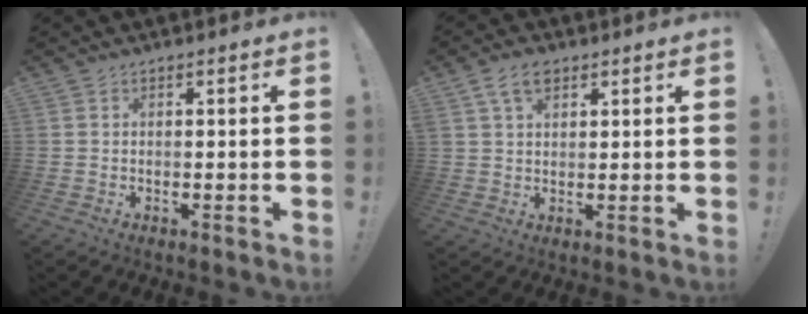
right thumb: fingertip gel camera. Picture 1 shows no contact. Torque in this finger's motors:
{"motor_torque": [-0.12, 0.38, 0.80, 0.09, 0.06]}